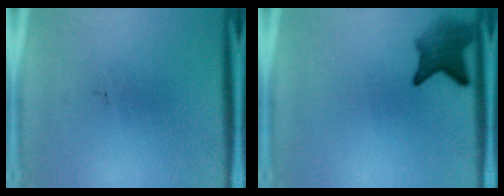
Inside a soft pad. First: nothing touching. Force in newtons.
{"total": 4.7}